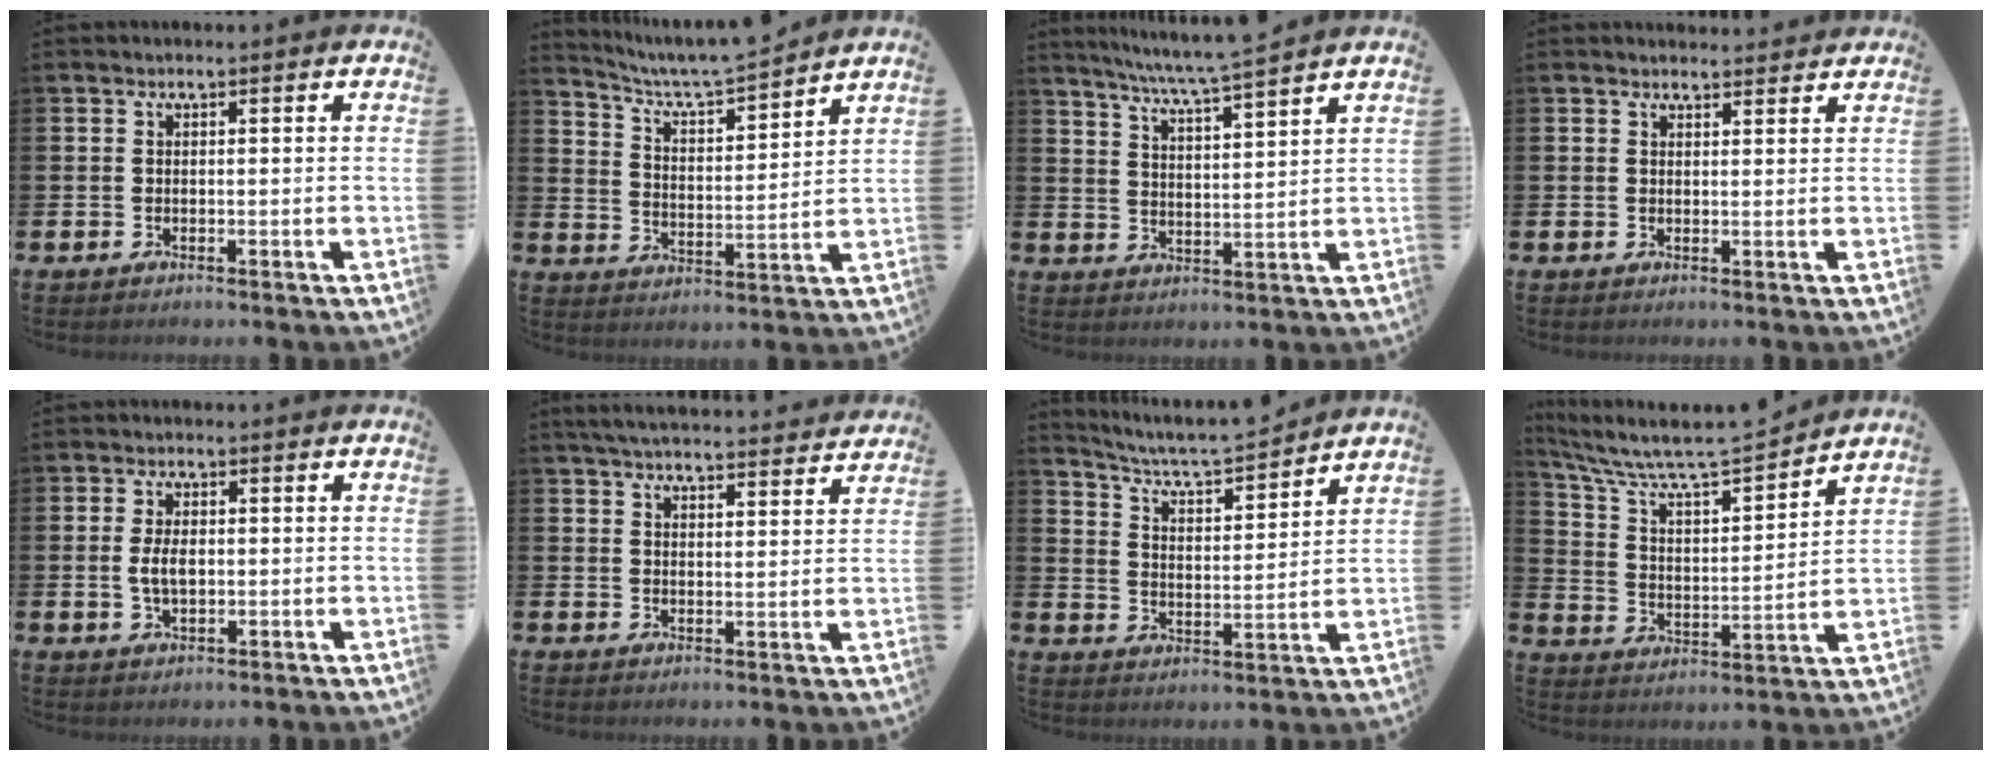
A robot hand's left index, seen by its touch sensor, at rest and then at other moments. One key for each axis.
{"total": 6.6, "fx": 6.3, "fy": 0.3, "fz": 1.7, "tx": -0.060, "ty": -0.049, "tz": 0.108}
{"total": 6.1, "fx": 5.7, "fy": -0.9, "fz": 1.9, "tx": -0.056, "ty": -0.036, "tz": 0.099}
{"total": 2.0, "fx": 2.0, "fy": 0.3, "fz": -0.1, "tx": 0.011, "ty": -0.013, "tz": 0.033}
{"total": 3.6, "fx": 0.0, "fy": 1.9, "fz": 3.0, "tx": -0.053, "ty": 0.000, "tz": -0.006}
{"total": 5.0, "fx": 4.9, "fy": 0.2, "fz": 0.7, "tx": -0.027, "ty": -0.028, "tz": 0.089}
{"total": 6.4, "fx": 6.1, "fy": 0.4, "fz": 1.6, "tx": -0.058, "ty": -0.047, "tz": 0.104}
{"total": 8.4, "fx": 7.9, "fy": 1.2, "fz": 2.6, "tx": -0.089, "ty": -0.062, "tz": 0.130}